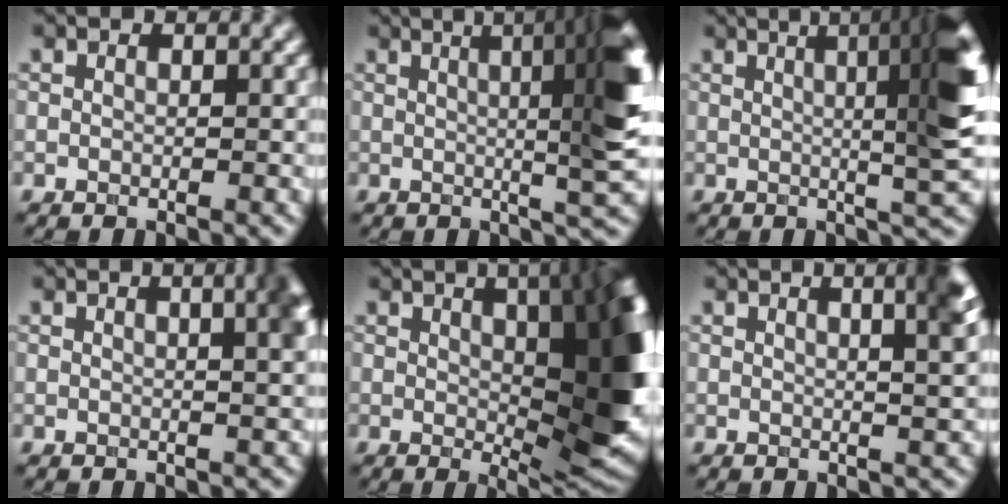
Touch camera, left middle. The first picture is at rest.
{"total": 12.9, "force": [2.3, 3.8, 12.1], "torque": [-0.091, 0.036, 0.013]}
{"total": 11.4, "force": [2.2, 2.8, 10.8], "torque": [-0.089, 0.029, 0.015]}
{"total": 5.5, "force": [1.5, 2.2, 4.7], "torque": [-0.021, 0.026, 0.003]}
{"total": 16.2, "force": [2.5, 6.6, 14.6], "torque": [-0.139, -0.006, 0.046]}
{"total": 6.7, "force": [2.5, 2.7, 5.6], "torque": [-0.026, 0.034, 0.004]}